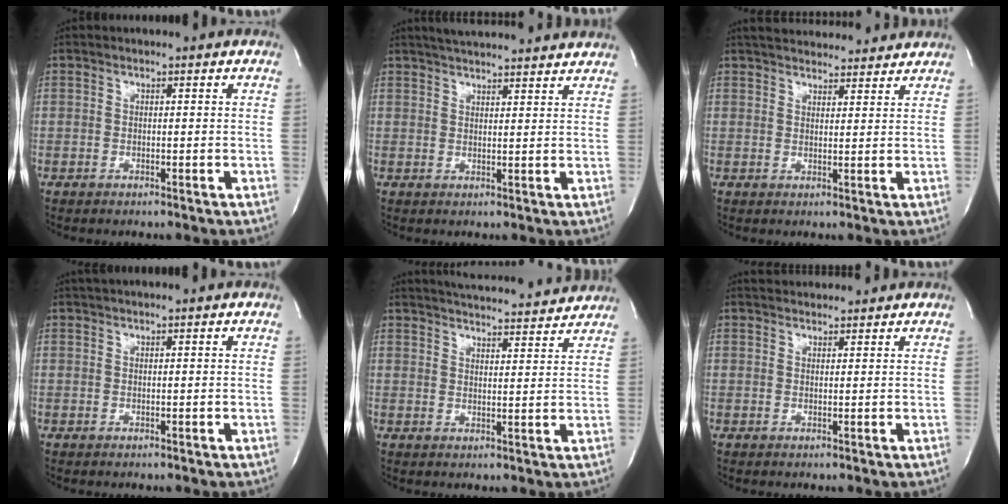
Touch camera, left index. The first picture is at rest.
{"total": 12.8, "force": [11.9, 0.9, 4.8], "torque": [-0.078, 0.023, 0.154]}
{"total": 13.0, "force": [12.1, 2.7, 3.8], "torque": [-0.055, 0.028, 0.165]}
{"total": 1.8, "force": [1.5, -0.4, 1.0], "torque": [-0.011, 0.020, 0.031]}
{"total": 15.6, "force": [15.0, 1.4, 4.2], "torque": [-0.065, 0.003, 0.194]}
{"total": 4.1, "force": [4.1, 0.6, 0.5], "torque": [-0.010, 0.025, 0.057]}